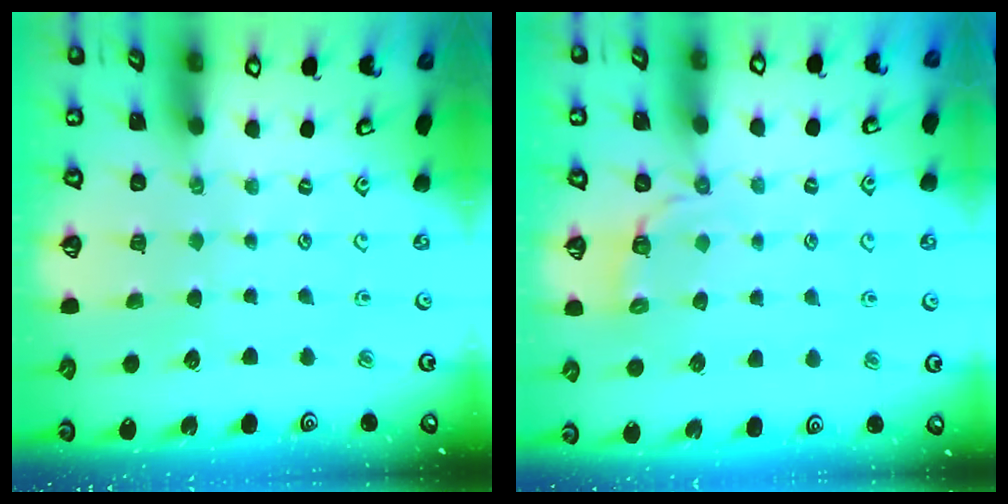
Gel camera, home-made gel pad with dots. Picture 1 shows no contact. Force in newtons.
{"total": 3.0, "press": 1.6, "slide": 2.5}